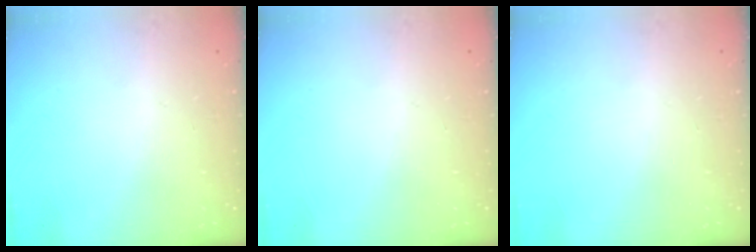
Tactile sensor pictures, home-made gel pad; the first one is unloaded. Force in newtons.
{"total": 0.0}
{"total": 0.0}